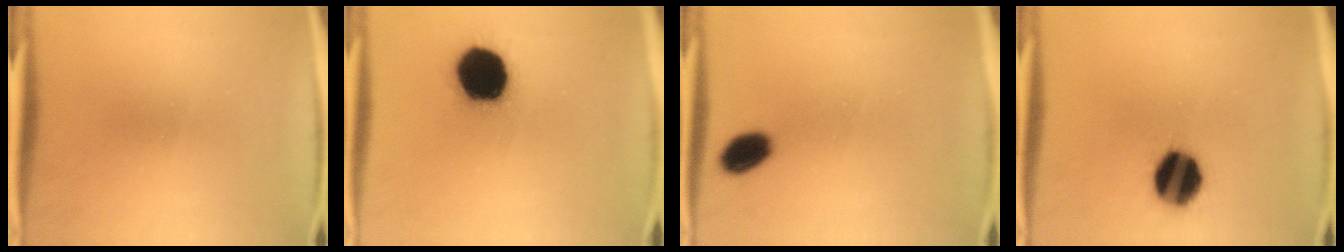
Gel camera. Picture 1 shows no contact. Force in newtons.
{"total": 19.7}
{"total": 5.1}
{"total": 14.3}